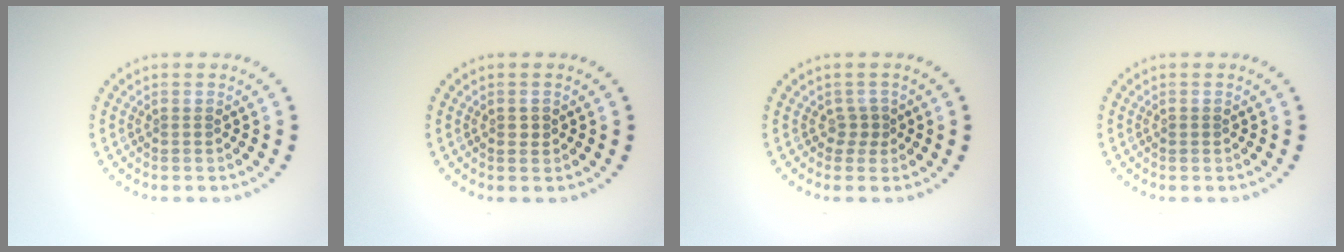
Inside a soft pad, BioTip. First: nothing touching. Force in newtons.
{"total": 0.8, "press": 0.8, "slide": 0.1}
{"total": 1.2, "press": 0.9, "slide": 0.8}
{"total": 0.6, "press": 0.6, "slide": 0.2}